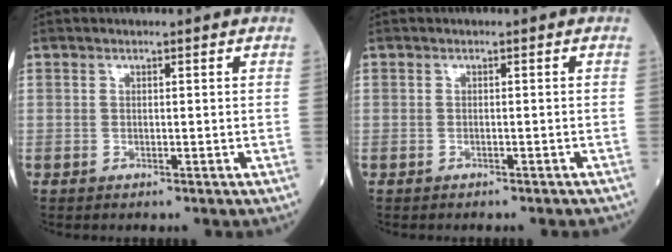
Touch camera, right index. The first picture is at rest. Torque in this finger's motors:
{"motor_torque": [-0.20, -0.12, -0.12, -0.01]}